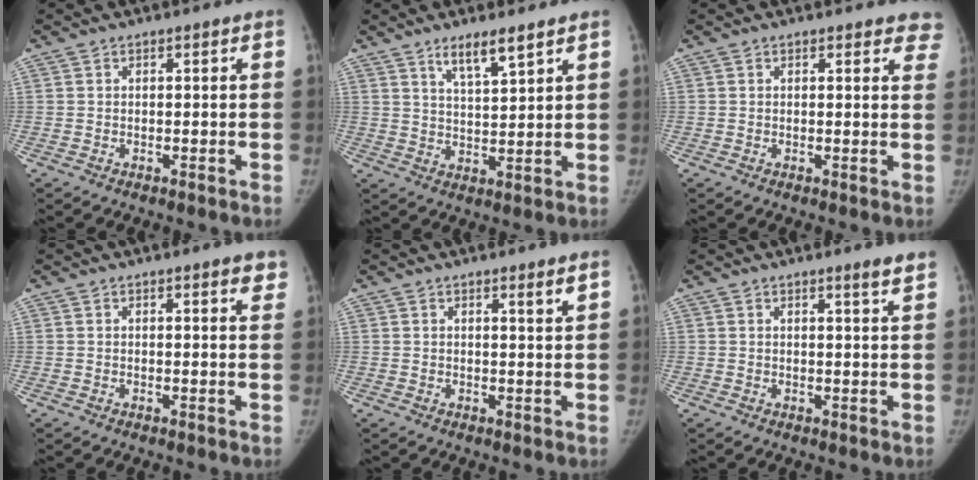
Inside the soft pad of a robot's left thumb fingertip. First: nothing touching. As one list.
[{"total": 6.0, "force": [4.2, 1.1, 4.2], "torque": [-0.069, -0.031, 0.077]}, {"total": 4.7, "force": [4.1, 1.8, 1.4], "torque": [0.021, -0.017, 0.027]}, {"total": 2.8, "force": [2.0, 0.8, 1.9], "torque": [-0.007, -0.006, 0.019]}, {"total": 2.0, "force": [1.4, -0.1, 1.5], "torque": [-0.021, -0.013, 0.021]}, {"total": 2.5, "force": [2.0, -0.1, 1.5], "torque": [-0.019, -0.016, 0.028]}]